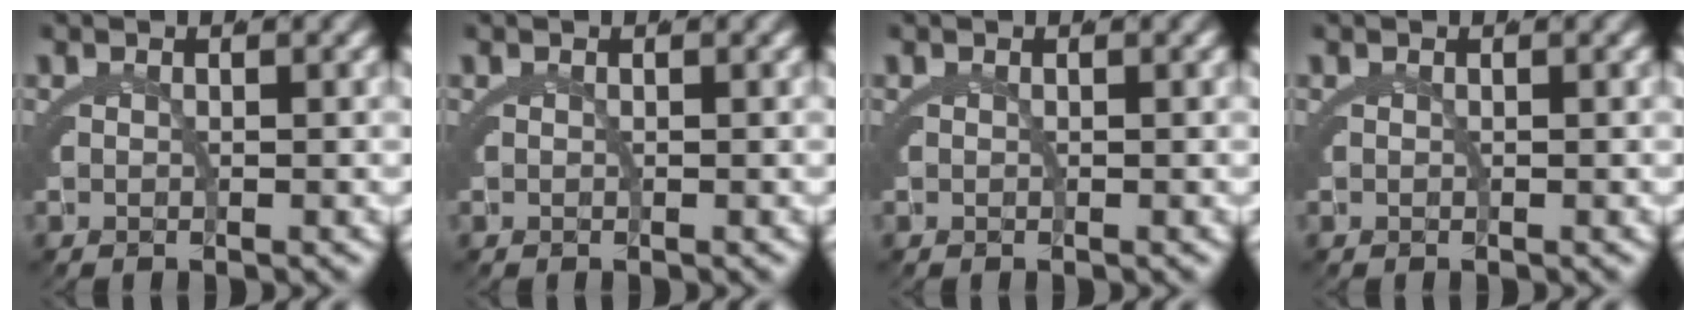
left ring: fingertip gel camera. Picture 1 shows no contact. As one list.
[{"total": 0.0}, {"total": 0.0}, {"total": 0.0}]